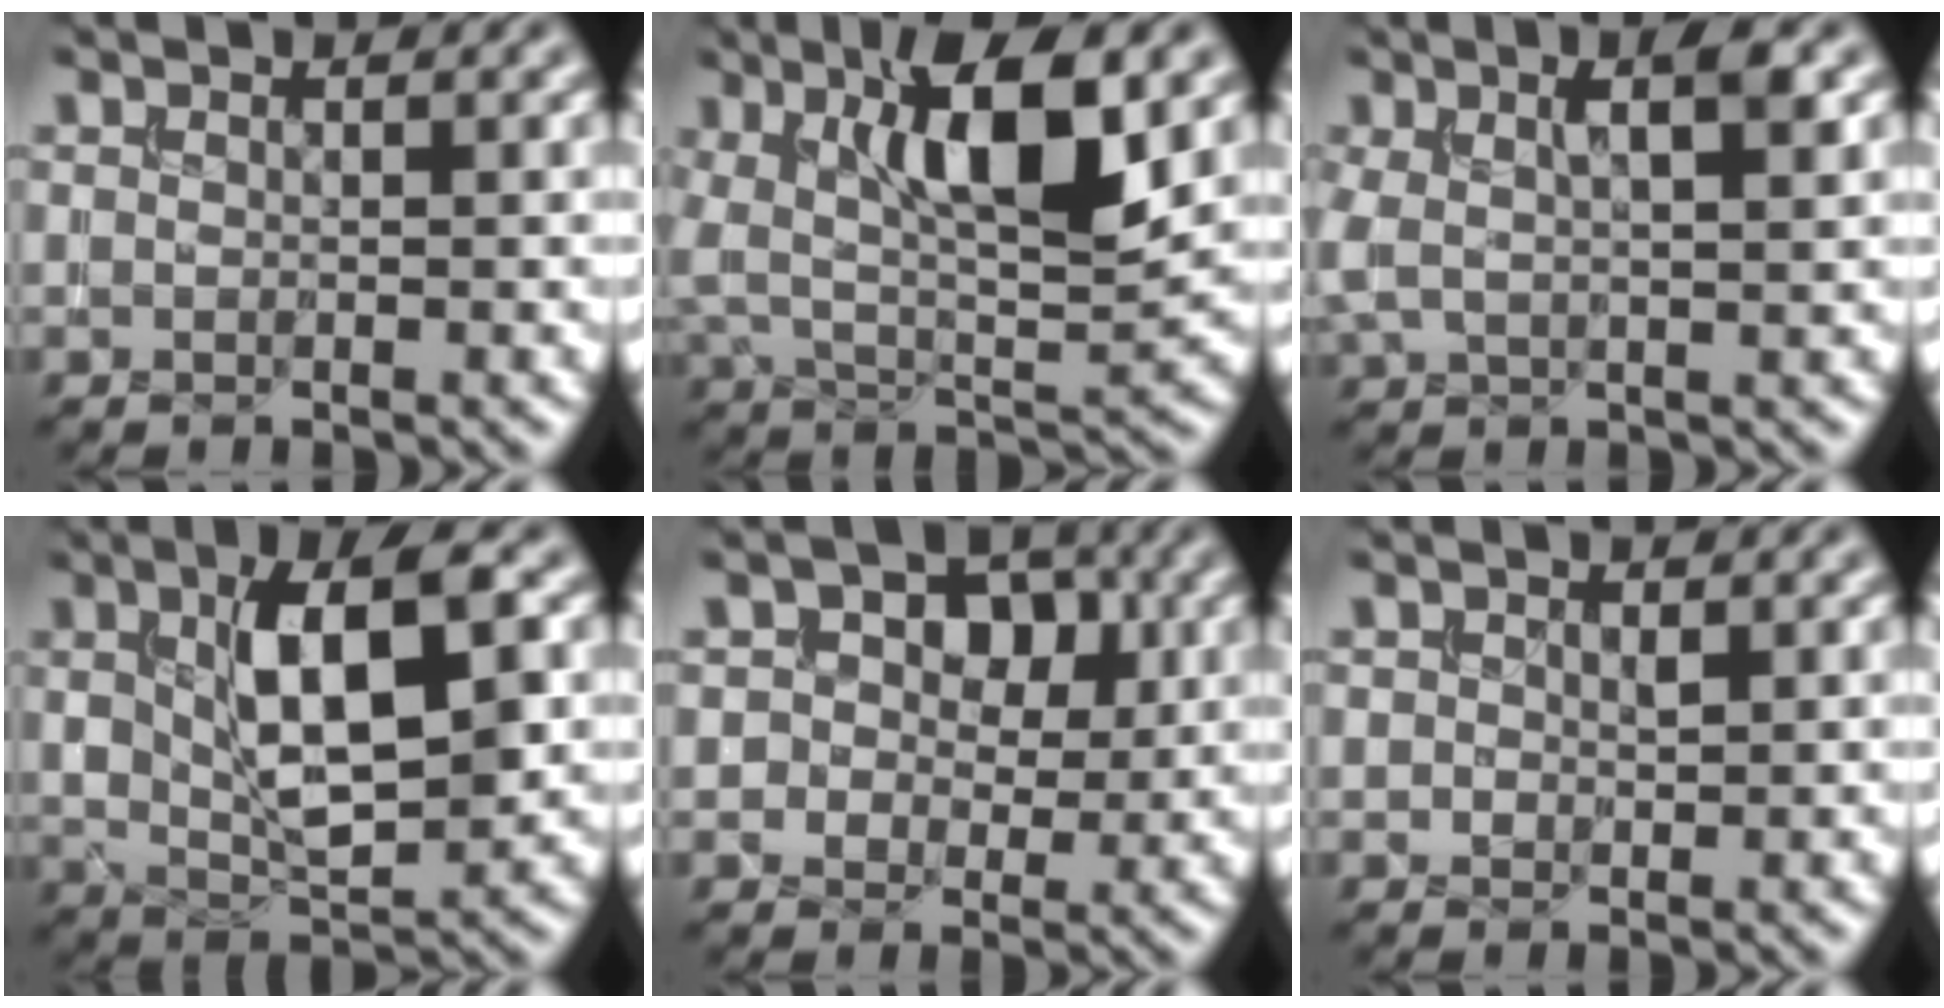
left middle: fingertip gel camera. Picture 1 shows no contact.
{"total": 9.5, "force": [3.0, 3.1, 8.4], "torque": [-0.146, 0.002, 0.049]}
{"total": 4.6, "force": [1.5, 1.4, 4.1], "torque": [-0.079, 0.006, 0.024]}
{"total": 8.6, "force": [1.7, 3.6, 7.6], "torque": [-0.134, 0.004, 0.029]}
{"total": 4.9, "force": [1.1, 3.8, 2.9], "torque": [-0.032, 0.008, 0.000]}
{"total": 0.9, "force": [0.2, 0.8, 0.5], "torque": [-0.007, -0.003, 0.001]}